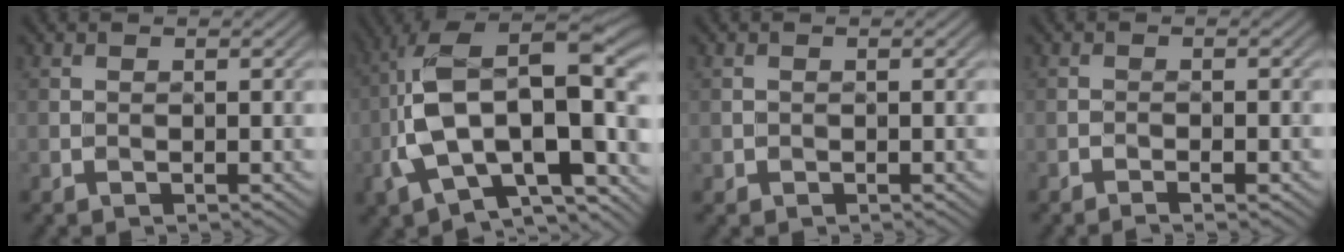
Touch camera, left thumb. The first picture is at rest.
{"total": 16.0, "force": [-4.0, 8.3, 13.1], "torque": [-0.238, -0.012, -0.056]}
{"total": 0.6, "force": [0.0, 0.6, 0.0], "torque": [0.001, -0.004, 0.001]}
{"total": 1.7, "force": [-1.4, -0.1, 1.0], "torque": [-0.021, 0.004, -0.020]}